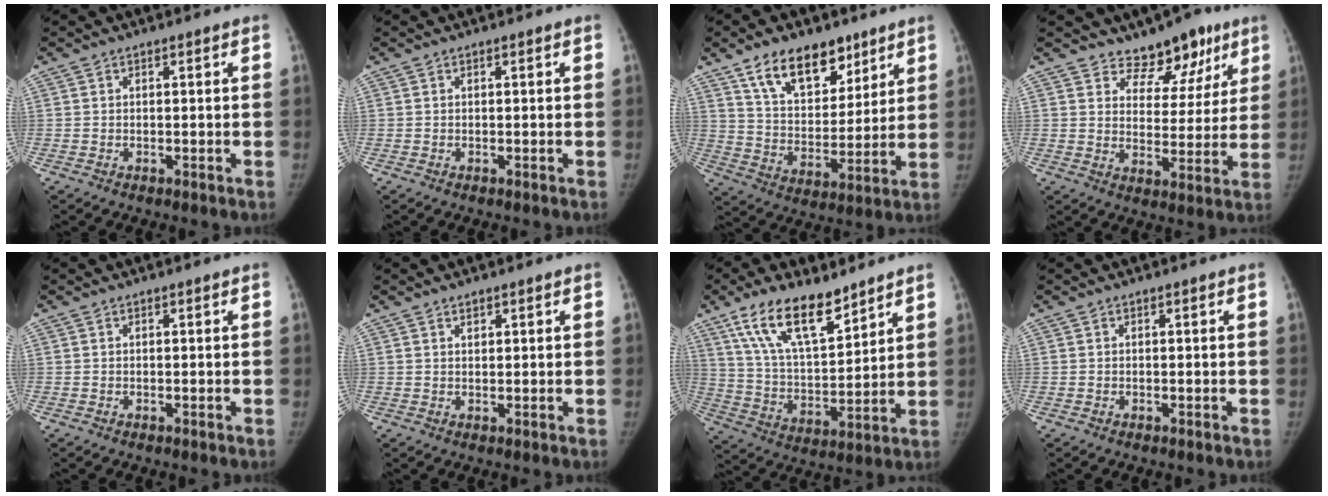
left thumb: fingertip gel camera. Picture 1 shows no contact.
{"total": 0.0}
{"total": 15.5, "force": [10.1, 8.6, 8.0], "torque": [-0.084, -0.054, 0.176]}
{"total": 10.5, "force": [7.7, 6.3, 3.2], "torque": [0.008, -0.044, 0.109]}
{"total": 0.0}
{"total": 1.4, "force": [1.0, 0.8, 0.6], "torque": [-0.003, -0.006, 0.015]}
{"total": 16.1, "force": [10.9, 6.3, 10.0], "torque": [-0.149, -0.055, 0.211]}
{"total": 0.0}